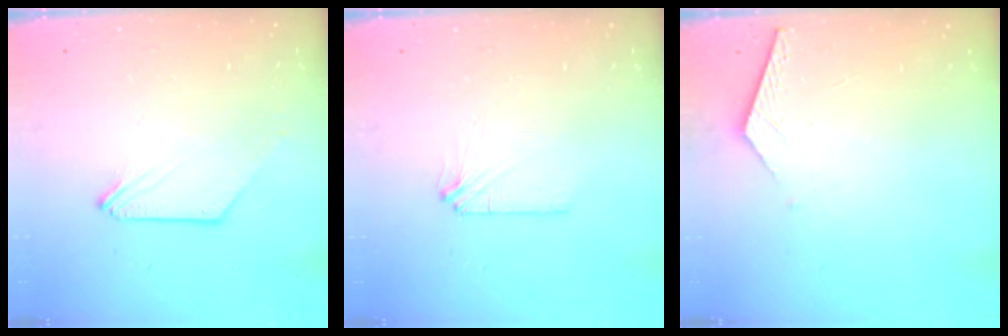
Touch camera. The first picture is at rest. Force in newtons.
{"total": 1.7, "press": 1.7, "slide": 0.4}
{"total": 5.3, "press": 5.3, "slide": 0.5}